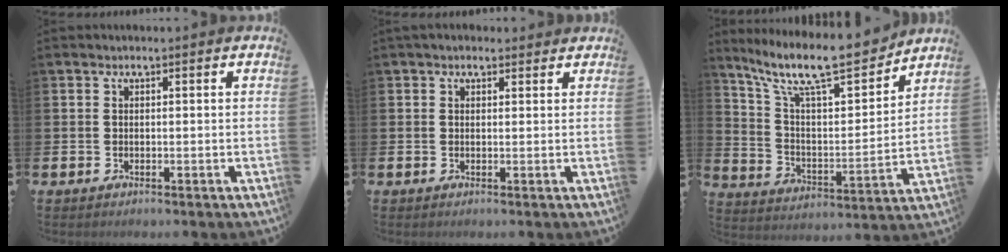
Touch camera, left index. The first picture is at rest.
{"total": 1.4, "force": [1.2, 0.8, 0.3], "torque": [-0.001, 0.005, 0.019]}
{"total": 12.3, "force": [10.6, 2.5, 5.8], "torque": [-0.142, -0.074, 0.178]}